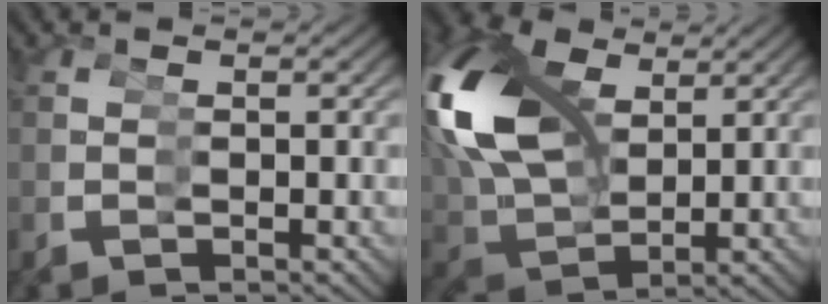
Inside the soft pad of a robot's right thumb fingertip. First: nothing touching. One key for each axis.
{"total": 12.3, "fx": 4.4, "fy": 8.0, "fz": 8.1, "tx": -0.187, "ty": 0.000, "tz": 0.070}